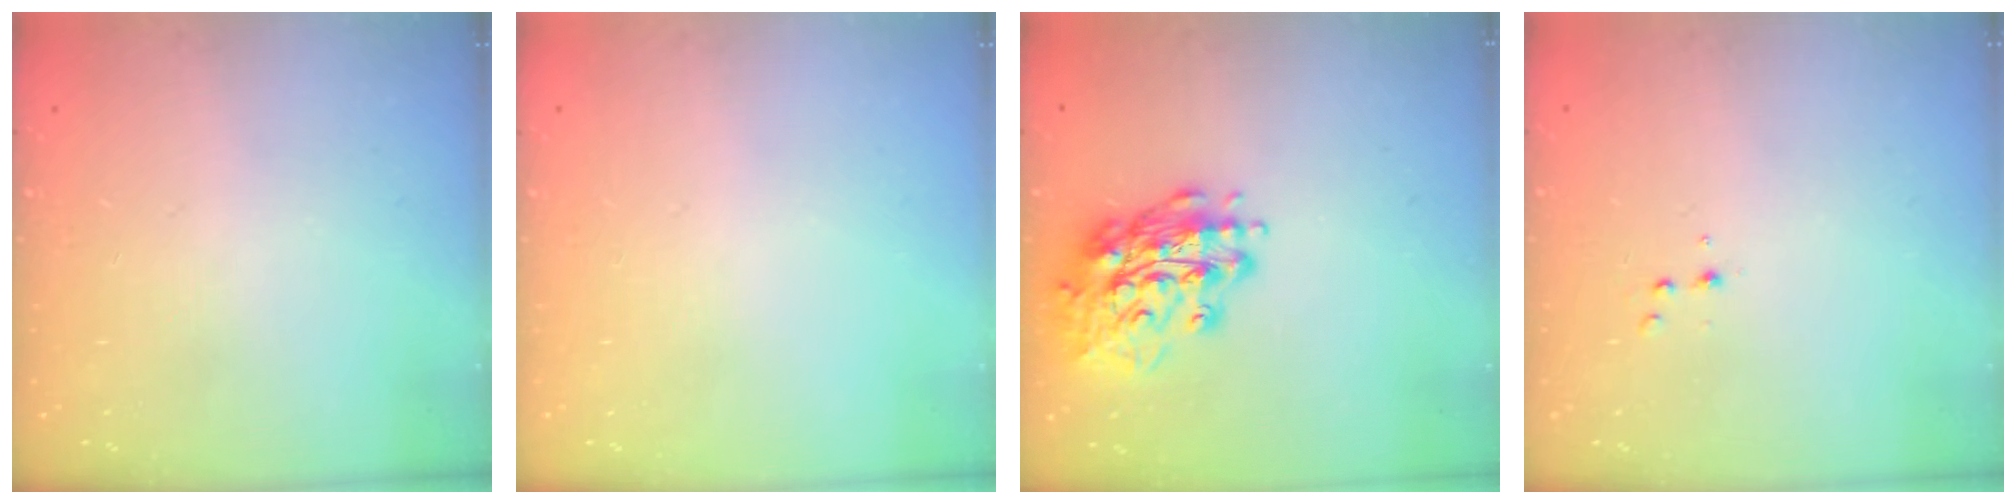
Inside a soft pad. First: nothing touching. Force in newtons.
{"total": 0.0}
{"total": 16.9, "press": 16.6, "slide": 3.1}
{"total": 3.2, "press": 3.1, "slide": 1.0}